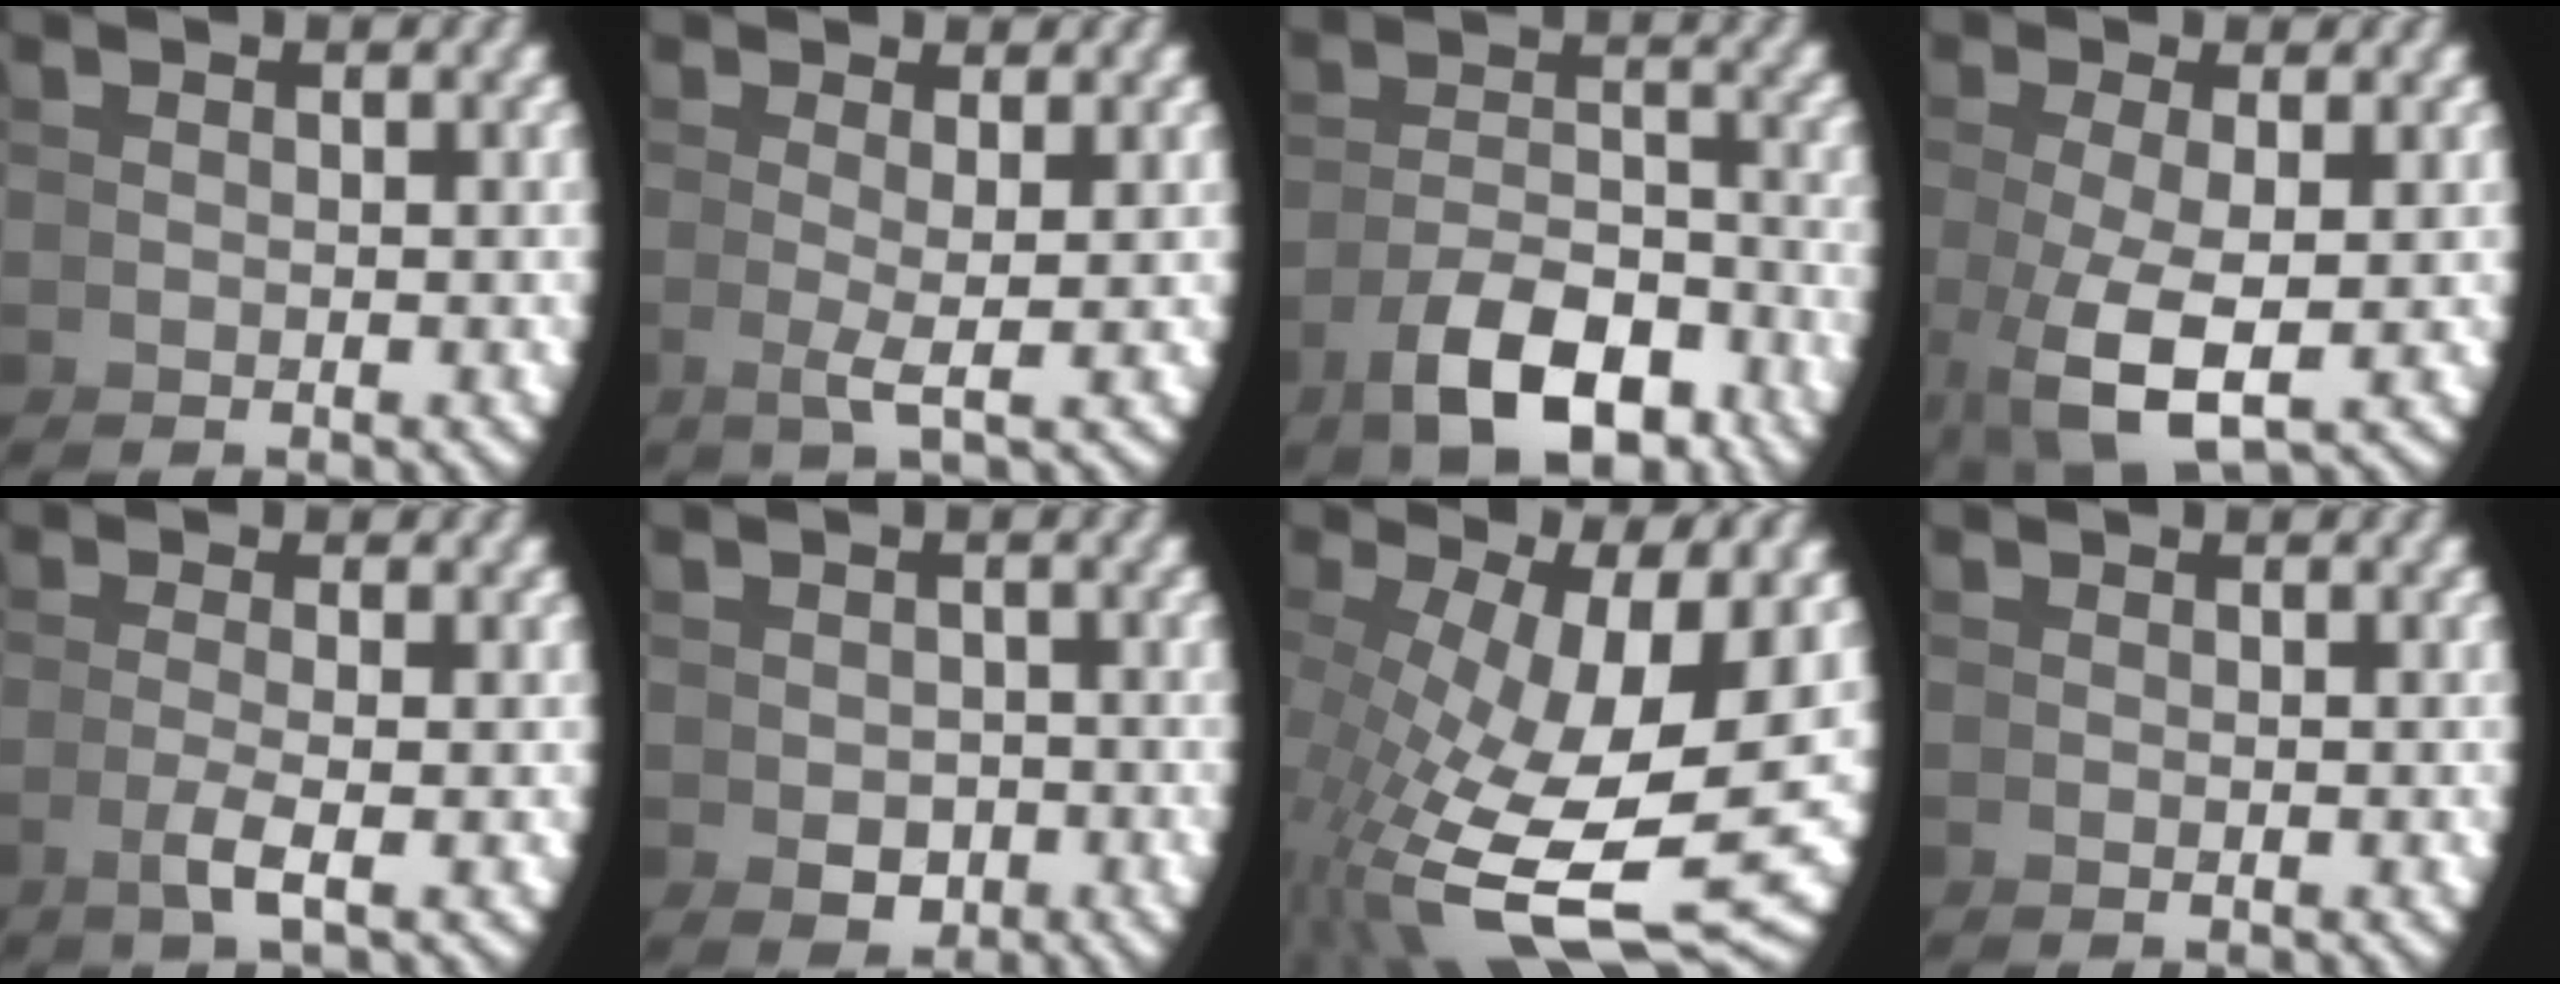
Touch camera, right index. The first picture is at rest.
{"total": 1.8, "force": [0.5, -0.5, 1.7], "torque": [-0.042, -0.012, 0.013]}
{"total": 6.3, "force": [-3.5, 2.6, 4.5], "torque": [-0.064, -0.017, -0.047]}
{"total": 4.7, "force": [-1.2, 1.3, 4.4], "torque": [-0.102, -0.030, 0.003]}
{"total": 2.2, "force": [-0.5, -0.7, 2.0], "torque": [-0.039, -0.004, -0.006]}
{"total": 1.6, "force": [-0.4, 1.2, 0.9], "torque": [-0.007, -0.014, 0.006]}
{"total": 13.0, "force": [-2.5, 7.3, 10.6], "torque": [-0.203, -0.070, -0.003]}
{"total": 0.0}